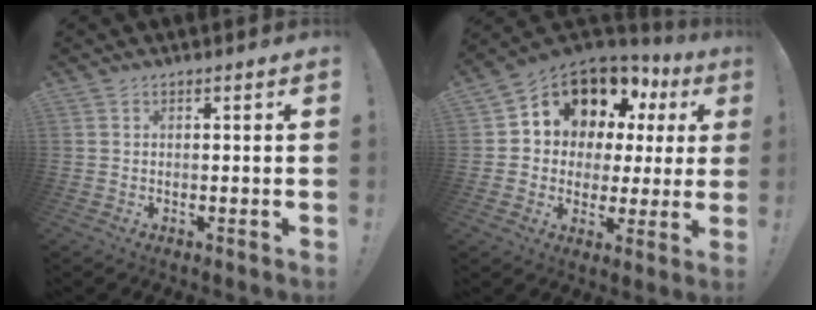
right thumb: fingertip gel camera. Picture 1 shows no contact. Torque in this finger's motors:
{"motor_torque": [0.87, 0.90, 0.65, 0.48, 0.22]}